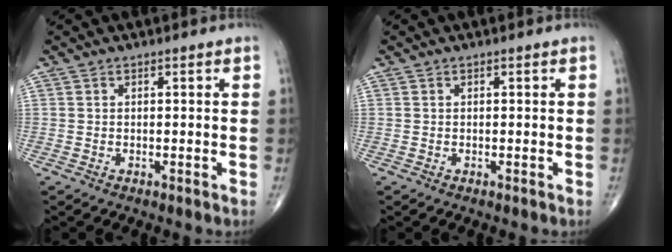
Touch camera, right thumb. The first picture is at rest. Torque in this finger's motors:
{"motor_torque": [-0.07, 0.05, -0.03, 0.01, 0.02]}